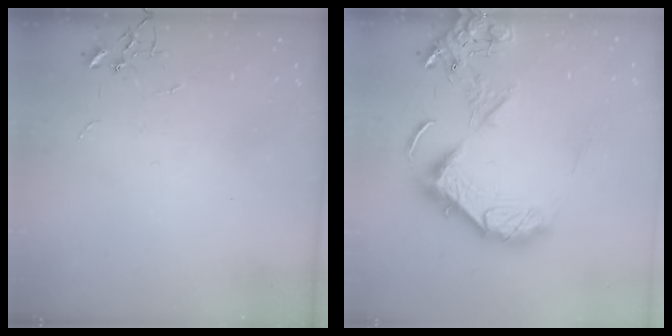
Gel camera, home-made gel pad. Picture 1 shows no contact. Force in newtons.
{"total": 16.8, "press": 16.6, "slide": 2.3}